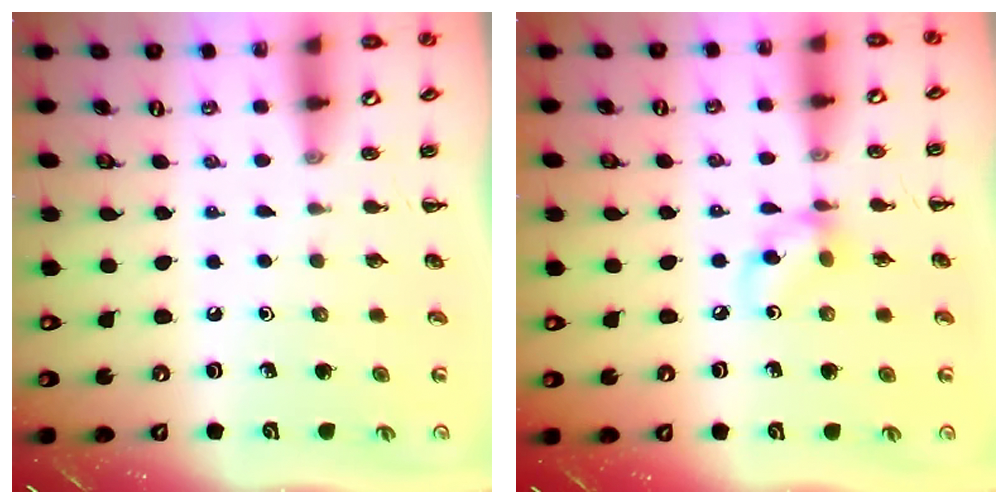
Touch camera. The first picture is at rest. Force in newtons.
{"total": 7.5, "press": 7.5, "slide": 0.9}